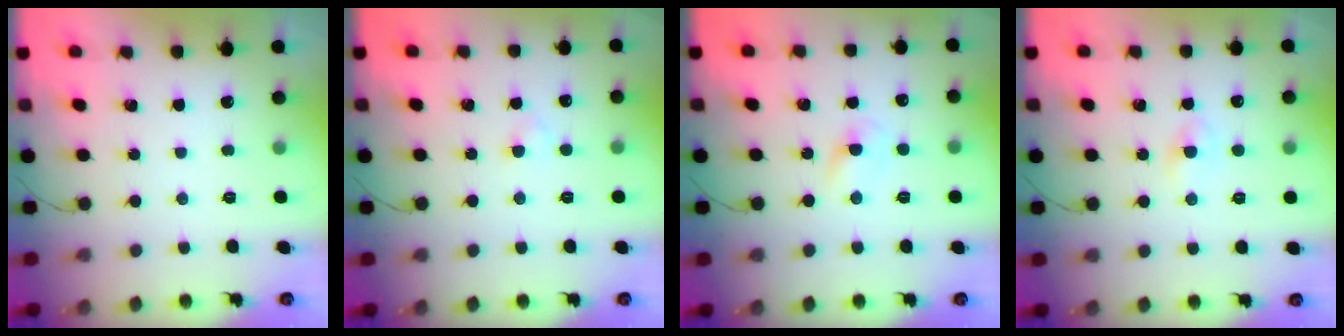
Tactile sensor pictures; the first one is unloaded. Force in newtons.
{"total": 1.7, "press": 1.4, "slide": 0.8}
{"total": 2.6, "press": 2.4, "slide": 1.1}
{"total": 1.3, "press": 1.0, "slide": 0.8}